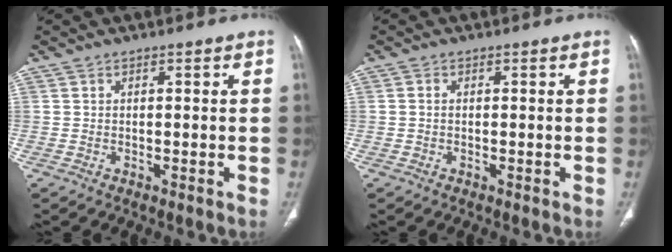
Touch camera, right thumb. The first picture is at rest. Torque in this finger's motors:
{"motor_torque": [-0.07, -0.55, -0.05, 0.46, -0.03]}